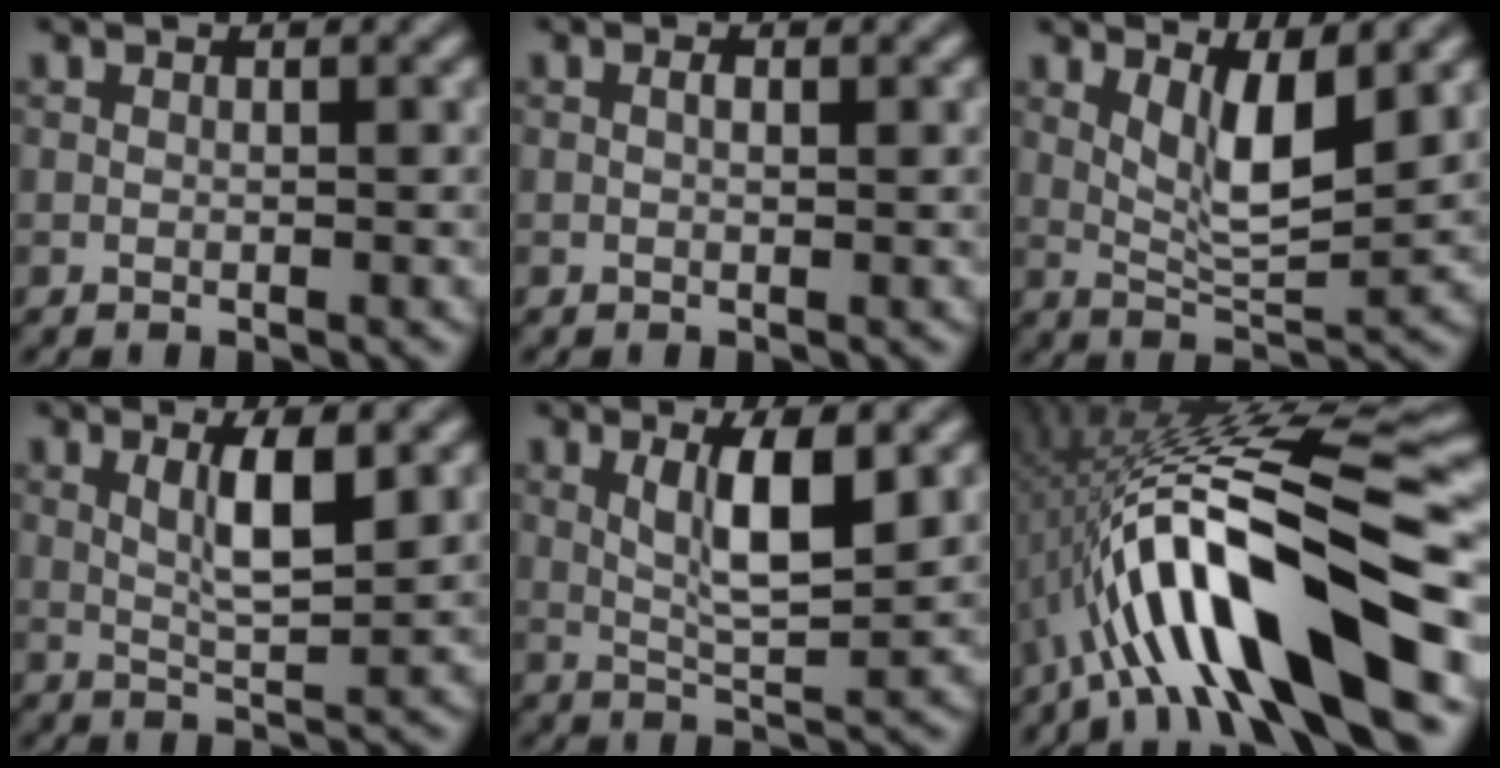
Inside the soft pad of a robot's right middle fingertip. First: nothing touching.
{"total": 0.0}
{"total": 4.4, "force": [1.9, 1.2, 3.8], "torque": [-0.074, -0.008, 0.046]}
{"total": 3.5, "force": [1.2, 0.5, 3.2], "torque": [-0.061, -0.001, 0.030]}
{"total": 4.7, "force": [1.3, 1.0, 4.4], "torque": [-0.083, 0.002, 0.033]}
{"total": 13.2, "force": [-4.8, 2.8, 12.0], "torque": [-0.196, 0.031, -0.066]}